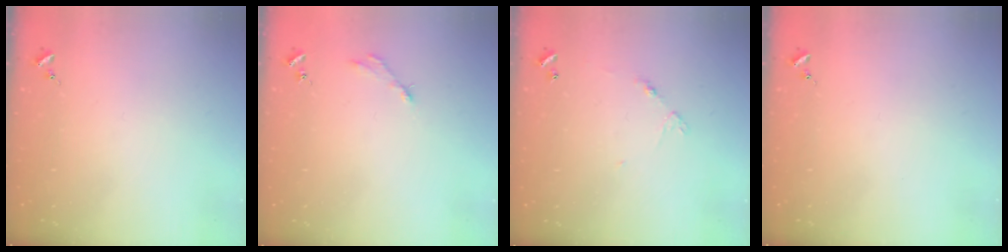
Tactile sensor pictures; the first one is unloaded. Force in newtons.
{"total": 2.8, "press": 2.8, "slide": 0.4}
{"total": 4.6, "press": 4.6, "slide": 0.3}
{"total": 0.0}